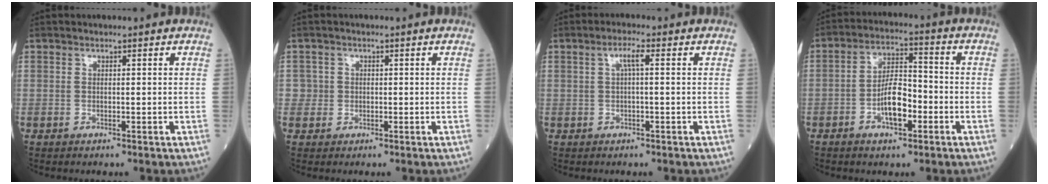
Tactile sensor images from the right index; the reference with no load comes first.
{"total": 1.8, "force": [-0.3, 1.8, -0.3], "torque": [0.017, 0.009, -0.009]}
{"total": 2.4, "force": [0.5, 0.2, 2.4], "torque": [-0.049, 0.006, 0.009]}
{"total": 7.4, "force": [-2.8, 2.8, 6.2], "torque": [-0.124, 0.012, -0.050]}